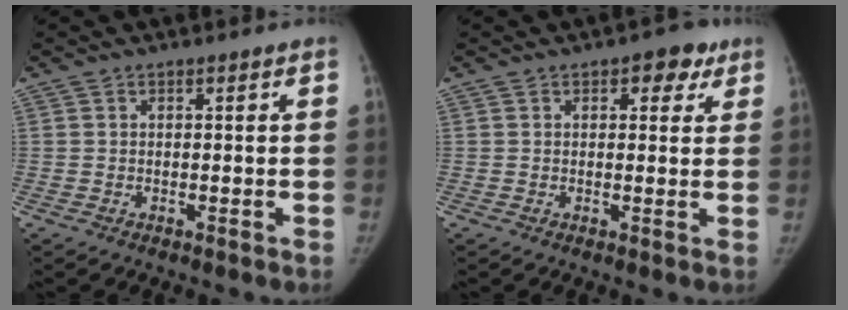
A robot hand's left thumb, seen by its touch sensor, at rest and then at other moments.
{"total": 4.9, "force": [2.4, 2.8, 3.1], "torque": [-0.005, -0.003, 0.021]}